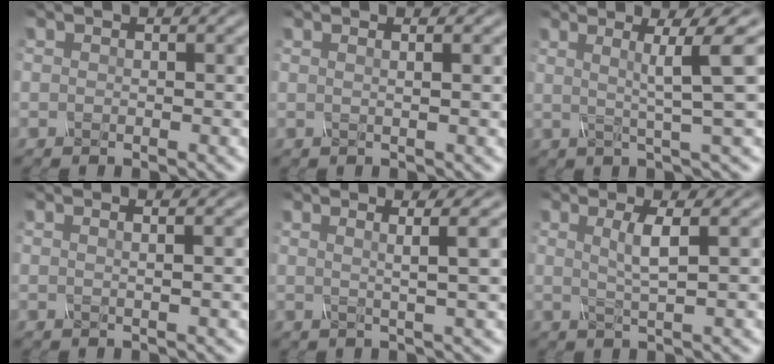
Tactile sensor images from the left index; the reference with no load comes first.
{"total": 2.6, "force": [1.1, 1.2, 2.1], "torque": [-0.011, 0.007, -0.013]}
{"total": 5.9, "force": [1.7, 0.5, 5.6], "torque": [-0.087, 0.015, 0.030]}
{"total": 3.0, "force": [1.2, 1.4, 2.4], "torque": [-0.013, 0.012, -0.014]}
{"total": 5.2, "force": [2.2, 1.2, 4.6], "torque": [-0.054, 0.018, 0.010]}
{"total": 2.6, "force": [0.8, 0.5, 2.5], "torque": [-0.043, -0.001, 0.013]}